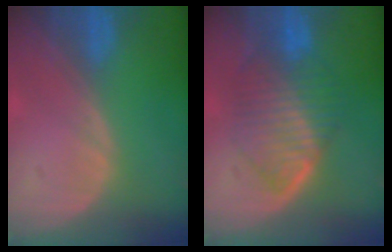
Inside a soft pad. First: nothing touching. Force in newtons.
{"total": 7.8, "press": 7.8, "slide": 0.3}